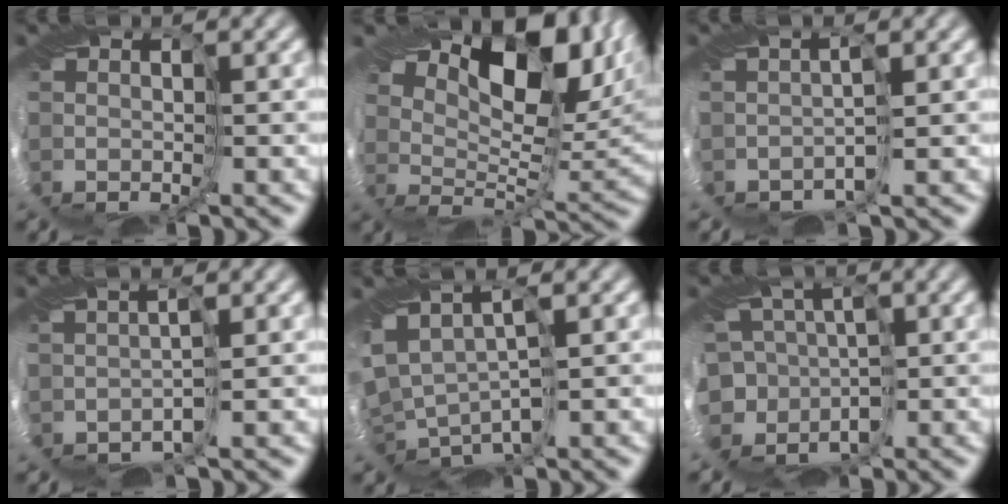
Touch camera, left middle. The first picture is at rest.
{"total": 11.5, "force": [7.2, 4.6, 7.8], "torque": [-0.131, 0.019, 0.133]}
{"total": 0.7, "force": [-0.7, -0.2, 0.1], "torque": [-0.018, 0.002, -0.012]}
{"total": 1.0, "force": [-1.0, 0.1, 0.0], "torque": [-0.015, -0.002, -0.014]}
{"total": 3.4, "force": [0.2, 2.2, 2.6], "torque": [-0.072, 0.011, 0.031]}
{"total": 6.0, "force": [-2.6, 5.4, 0.1], "torque": [-0.016, 0.034, -0.088]}